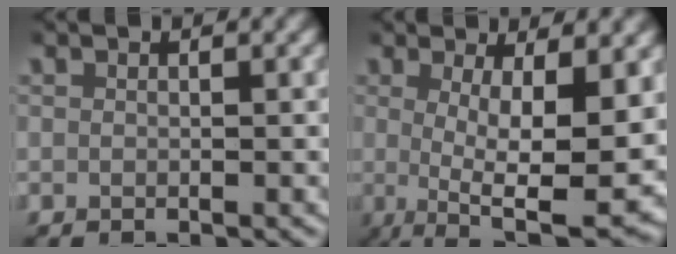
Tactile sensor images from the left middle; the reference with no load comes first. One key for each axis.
{"total": 8.2, "fx": -1.1, "fy": 2.7, "fz": 7.7, "tx": -0.126, "ty": -0.034, "tz": 0.000}